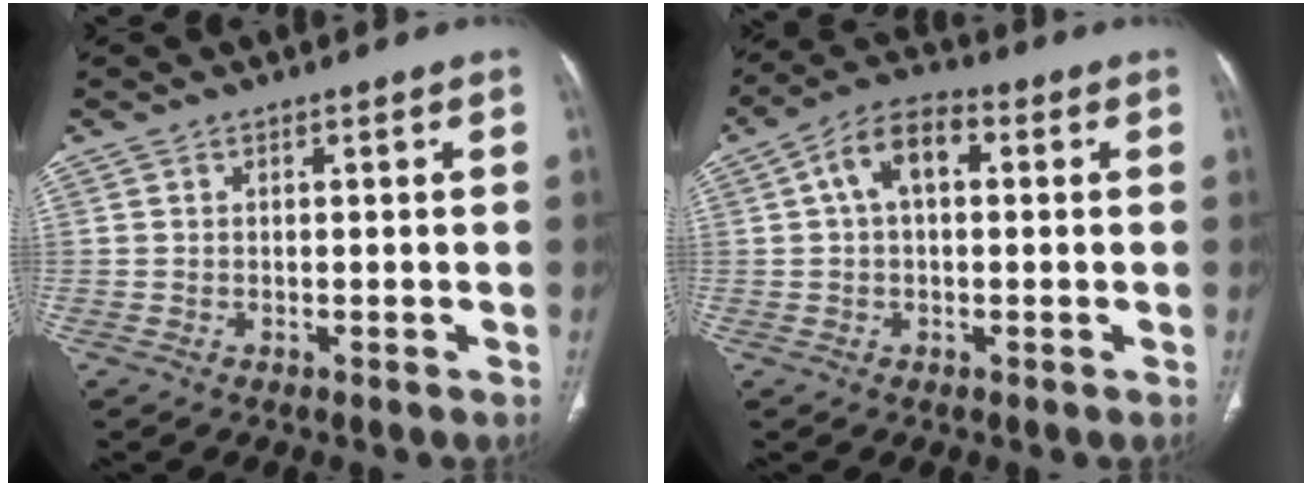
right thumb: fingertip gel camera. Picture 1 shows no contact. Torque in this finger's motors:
{"motor_torque": [1.27, 1.16, 0.52, -0.42, 0.05]}